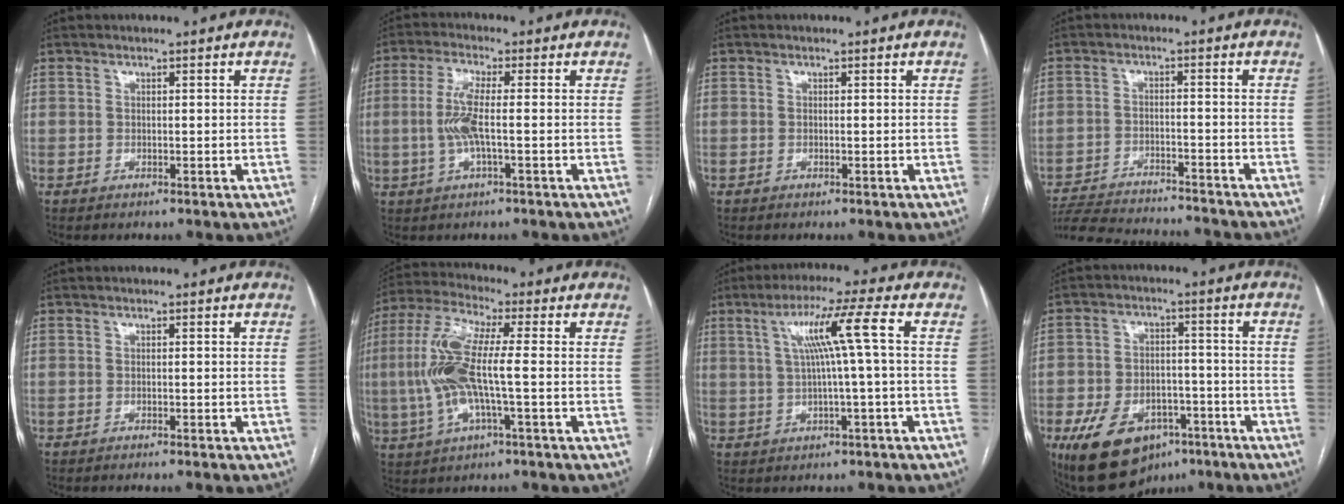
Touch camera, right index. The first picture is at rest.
{"total": 6.0, "force": [-0.8, 0.7, 5.9], "torque": [-0.133, 0.000, -0.018]}
{"total": 0.0}
{"total": 16.6, "force": [-15.6, 2.3, 5.3], "torque": [-0.114, -0.012, -0.227]}
{"total": 2.2, "force": [-2.0, 0.2, 0.9], "torque": [-0.013, -0.003, -0.023]}
{"total": 12.0, "force": [-1.1, 1.9, 11.8], "torque": [-0.264, 0.012, -0.025]}
{"total": 7.8, "force": [1.3, -1.5, 7.6], "torque": [-0.135, 0.019, 0.030]}
{"total": 14.5, "force": [-8.6, 8.3, 8.2], "torque": [-0.143, 0.011, -0.133]}